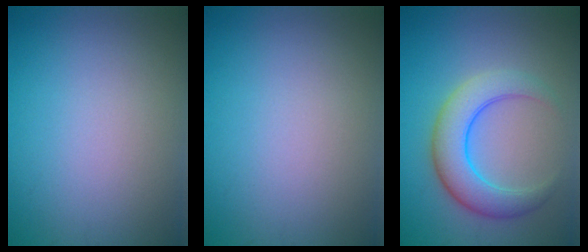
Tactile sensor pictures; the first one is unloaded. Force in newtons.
{"total": 0.0}
{"total": 5.5, "press": 5.5, "slide": 0.2}